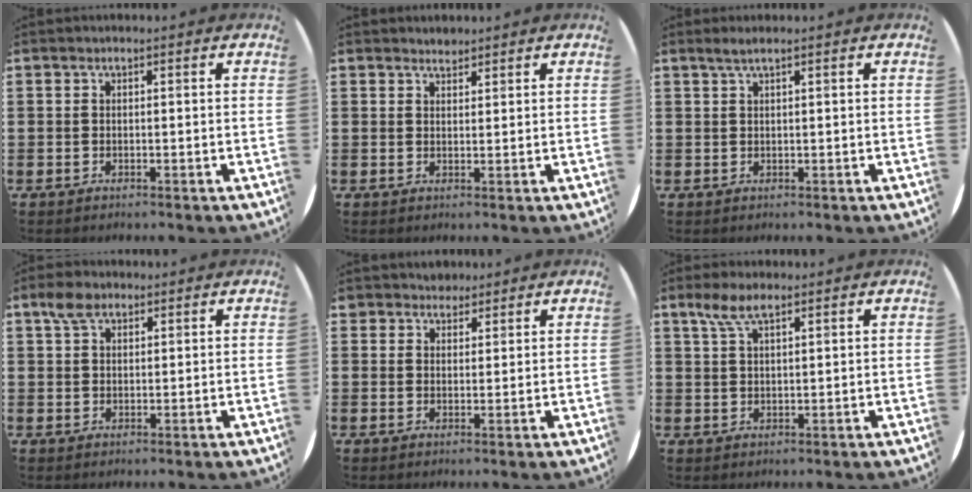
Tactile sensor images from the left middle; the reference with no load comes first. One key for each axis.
{"total": 1.4, "fx": 1.4, "fy": 0.3, "fz": 0.0, "tx": -0.001, "ty": 0.000, "tz": 0.028}
{"total": 1.4, "fx": 0.9, "fy": -0.1, "fz": 1.1, "tx": -0.022, "ty": 0.002, "tz": 0.016}
{"total": 3.3, "fx": 2.3, "fy": 1.8, "fz": 1.6, "tx": -0.027, "ty": 0.004, "tz": 0.041}
{"total": 2.6, "fx": 2.4, "fy": 1.0, "fz": -0.1, "tx": -0.005, "ty": -0.001, "tz": 0.047}
{"total": 4.6, "fx": 3.0, "fy": 1.4, "fz": 3.2, "tx": -0.062, "ty": 0.002, "tz": 0.052}